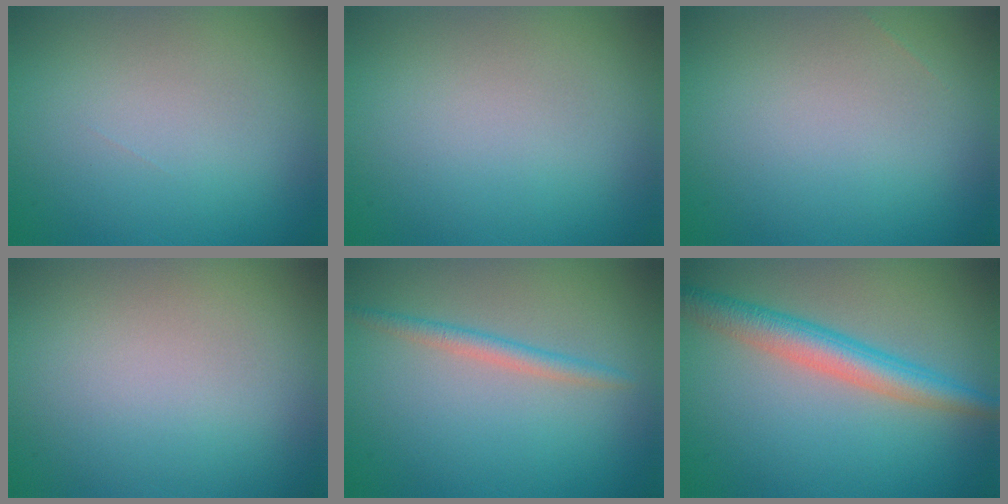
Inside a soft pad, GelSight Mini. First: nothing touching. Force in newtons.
{"total": 0.0}
{"total": 0.0}
{"total": 0.0}
{"total": 1.7, "press": 1.7, "slide": 0.0}
{"total": 4.3, "press": 4.3, "slide": 0.1}